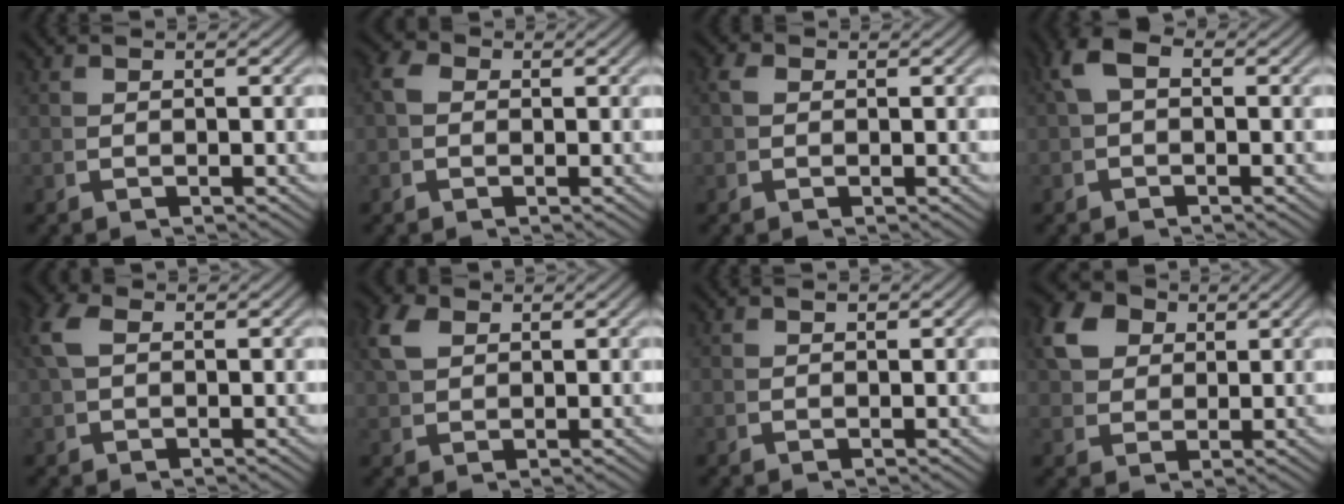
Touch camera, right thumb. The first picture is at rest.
{"total": 2.3, "force": [0.5, 1.9, 1.2], "torque": [-0.024, -0.002, 0.003]}
{"total": 1.2, "force": [0.4, 0.9, 0.6], "torque": [-0.016, -0.006, 0.011]}
{"total": 2.3, "force": [0.6, 1.3, 1.8], "torque": [-0.037, 0.004, 0.010]}
{"total": 2.1, "force": [0.8, 1.2, 1.4], "torque": [-0.045, -0.004, 0.021]}
{"total": 3.1, "force": [2.2, 1.5, 1.6], "torque": [-0.034, 0.006, 0.048]}
{"total": 0.6, "force": [0.4, 0.4, 0.2], "torque": [0.000, 0.000, 0.007]}
{"total": 7.2, "force": [3.2, 5.4, 3.5], "torque": [-0.082, -0.003, 0.062]}